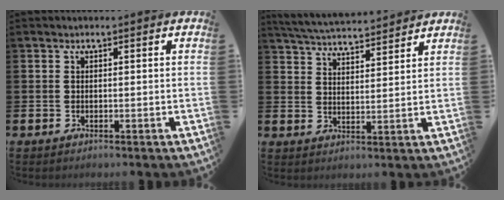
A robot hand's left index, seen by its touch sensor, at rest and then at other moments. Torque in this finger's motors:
{"motor_torque": [0.88, -1.11, 0.15, 0.15]}